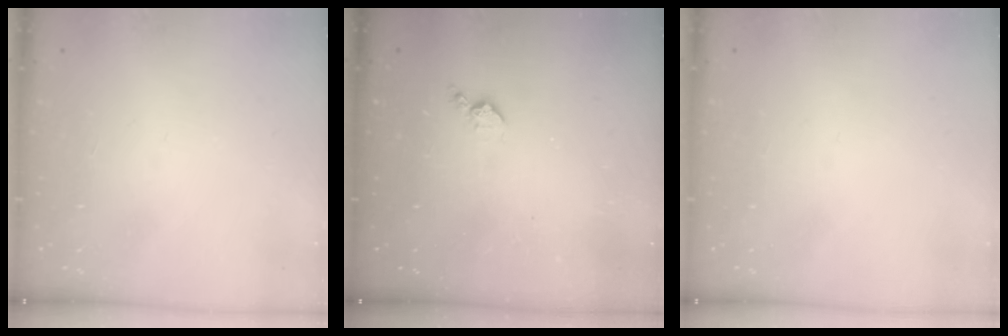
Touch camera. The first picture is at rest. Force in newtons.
{"total": 4.0, "press": 3.9, "slide": 0.7}
{"total": 0.0}